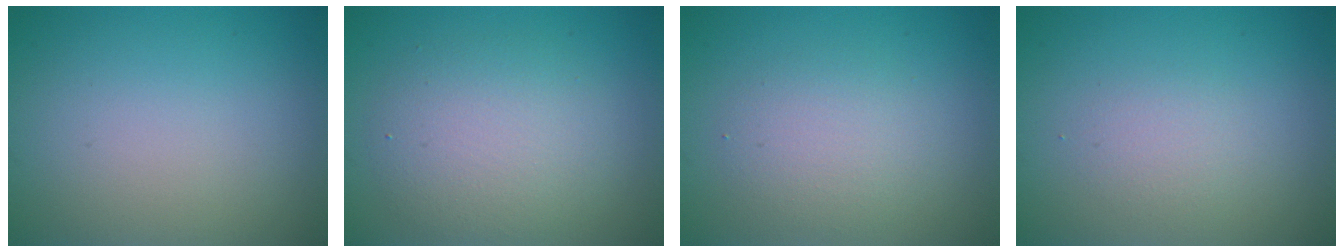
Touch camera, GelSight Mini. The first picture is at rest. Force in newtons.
{"total": 4.5, "press": 4.5, "slide": 0.3}
{"total": 2.7, "press": 2.7, "slide": 0.3}
{"total": 1.4, "press": 1.4, "slide": 0.0}